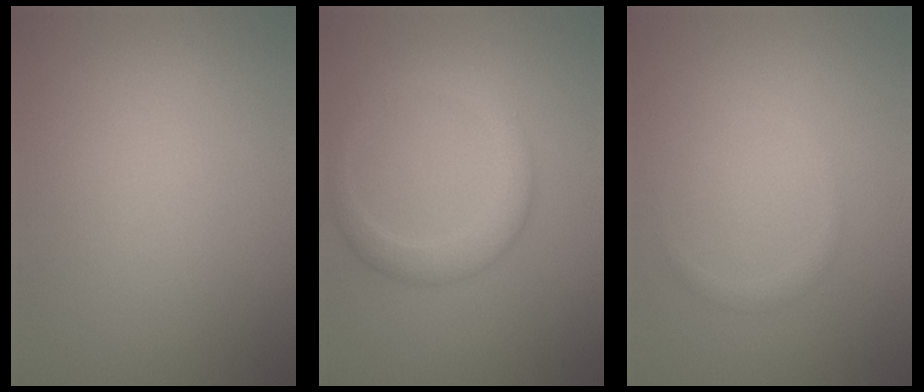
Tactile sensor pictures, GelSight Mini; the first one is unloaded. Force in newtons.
{"total": 2.8, "press": 2.8, "slide": 0.1}
{"total": 0.7, "press": 0.7, "slide": 0.0}